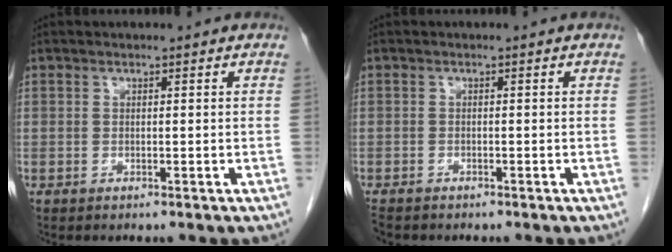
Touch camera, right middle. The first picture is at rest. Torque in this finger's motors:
{"motor_torque": [1.16, -0.96, 0.01, 0.04]}